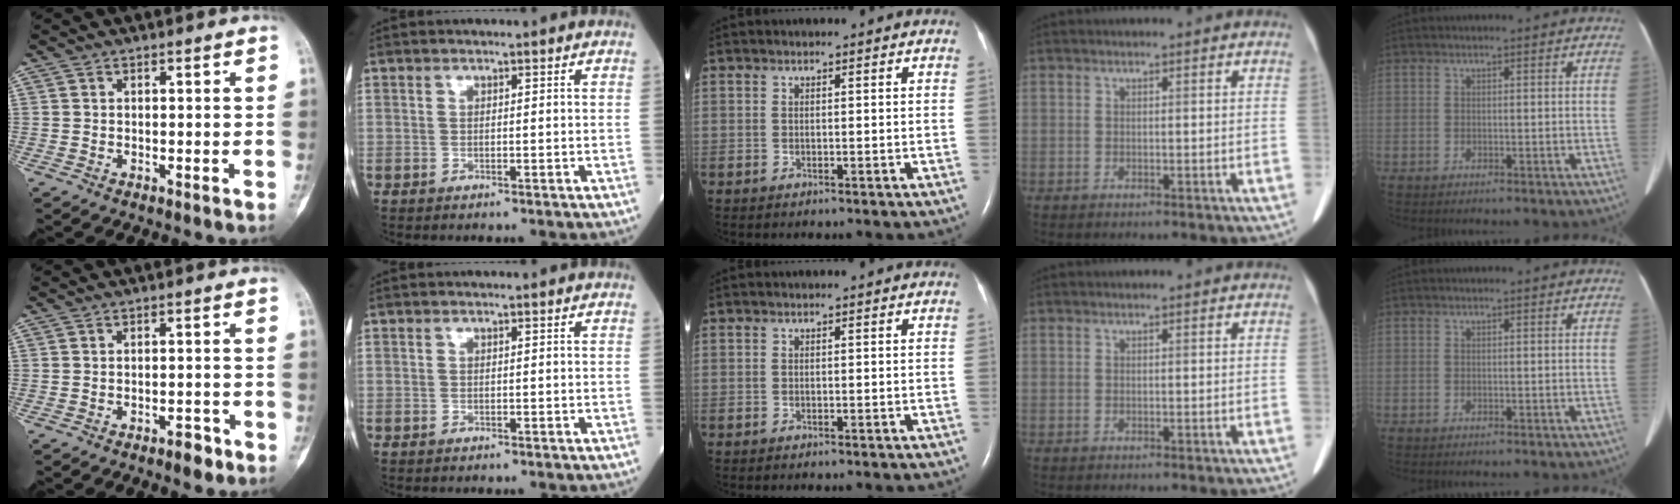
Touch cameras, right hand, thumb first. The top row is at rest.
{"thumb": {"total": 2.8, "force": [-1.9, 1.2, 1.7], "torque": [-0.017, 0.013, -0.027]}}